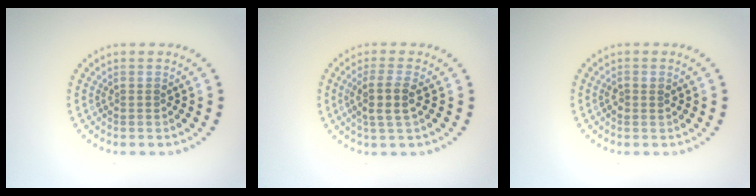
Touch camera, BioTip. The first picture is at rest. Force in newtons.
{"total": 2.8, "press": 2.4, "slide": 1.4}
{"total": 0.8, "press": 0.7, "slide": 0.2}